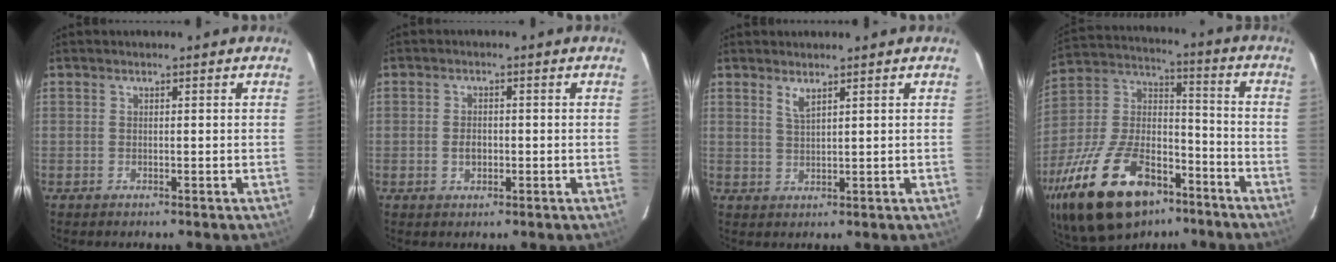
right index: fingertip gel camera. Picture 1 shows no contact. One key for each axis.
{"total": 2.6, "fx": -0.6, "fy": 1.8, "fz": 1.8, "tx": -0.033, "ty": 0.001, "tz": -0.009}
{"total": 2.1, "fx": 1.5, "fy": 0.2, "fz": 1.4, "tx": -0.028, "ty": -0.002, "tz": 0.027}
{"total": 28.9, "fx": -17.5, "fy": 14.3, "fz": 17.9, "tx": -0.367, "ty": -0.002, "tz": -0.288}